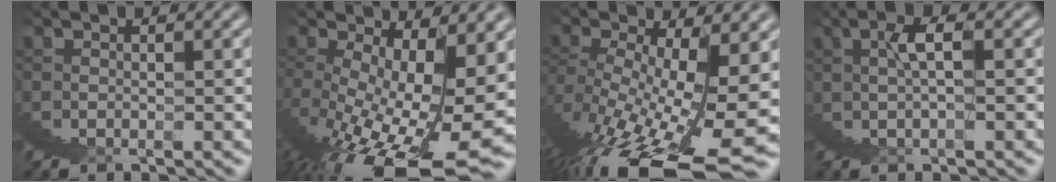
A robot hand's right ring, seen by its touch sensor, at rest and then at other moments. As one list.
[{"total": 5.7, "force": [-0.1, 0.9, 5.6], "torque": [-0.098, -0.022, 0.013]}, {"total": 6.6, "force": [-0.7, 1.5, 6.3], "torque": [-0.107, -0.027, 0.009]}, {"total": 2.8, "force": [2.1, -0.6, 1.8], "torque": [-0.018, 0.021, 0.030]}]